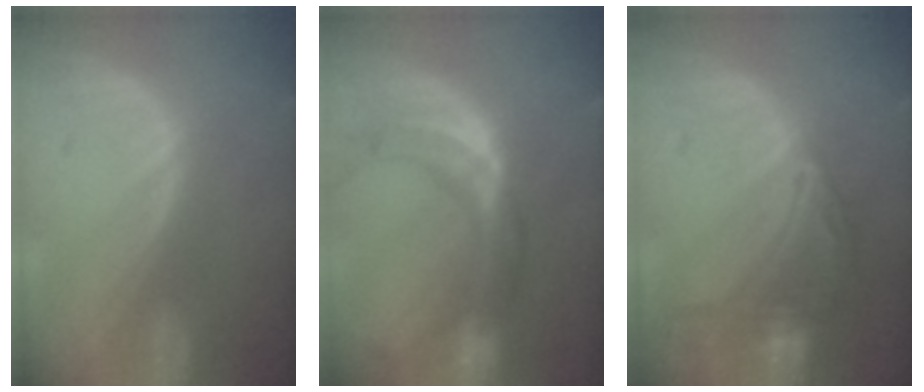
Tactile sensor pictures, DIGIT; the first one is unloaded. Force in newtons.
{"total": 11.5, "press": 9.8, "slide": 6.1}
{"total": 9.1, "press": 9.1, "slide": 0.5}